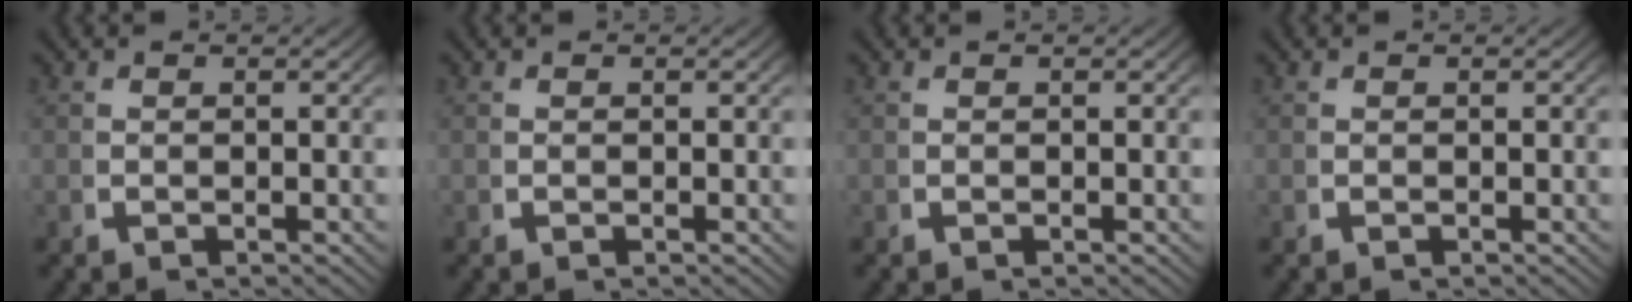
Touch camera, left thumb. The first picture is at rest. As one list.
[{"total": 0.0}, {"total": 0.0}, {"total": 0.0}]